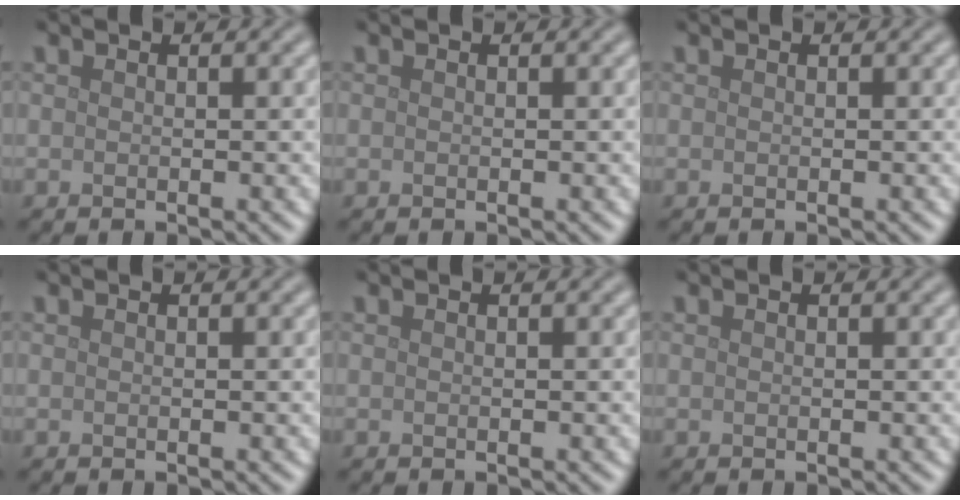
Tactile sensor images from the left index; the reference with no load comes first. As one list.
[{"total": 0.0}, {"total": 0.0}, {"total": 0.0}, {"total": 0.0}, {"total": 0.0}]